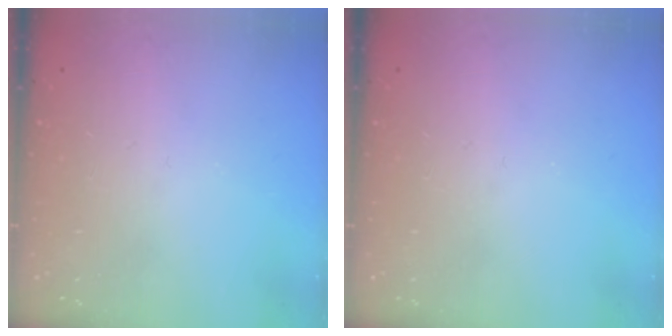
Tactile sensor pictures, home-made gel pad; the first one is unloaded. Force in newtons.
{"total": 0.0}